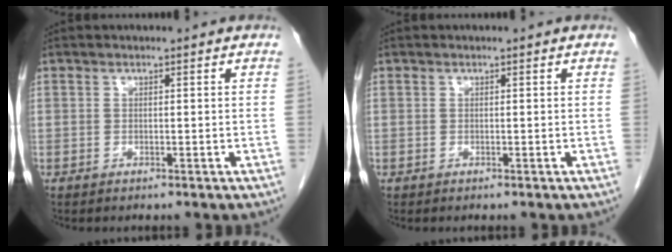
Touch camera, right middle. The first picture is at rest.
{"total": 0.0}